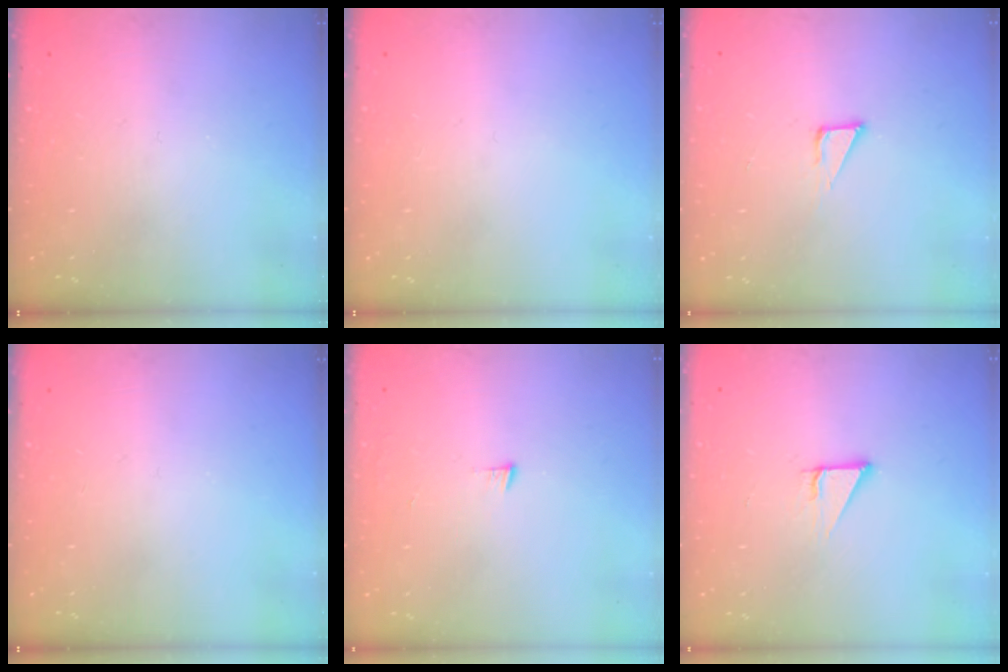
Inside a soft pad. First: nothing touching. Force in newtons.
{"total": 0.0}
{"total": 5.8, "press": 5.8, "slide": 0.2}
{"total": 0.0}
{"total": 3.2, "press": 3.2, "slide": 0.4}
{"total": 2.9, "press": 2.9, "slide": 0.1}